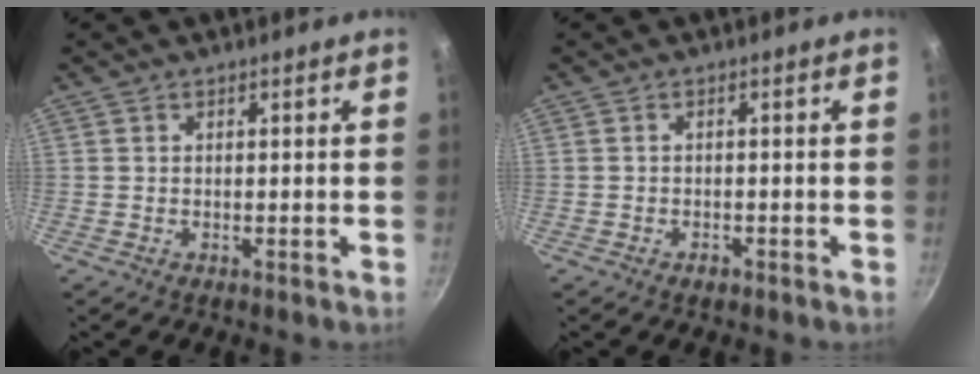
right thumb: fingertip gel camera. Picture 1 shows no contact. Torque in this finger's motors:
{"motor_torque": [-0.28, -0.02, -0.21, 0.06, 0.02]}